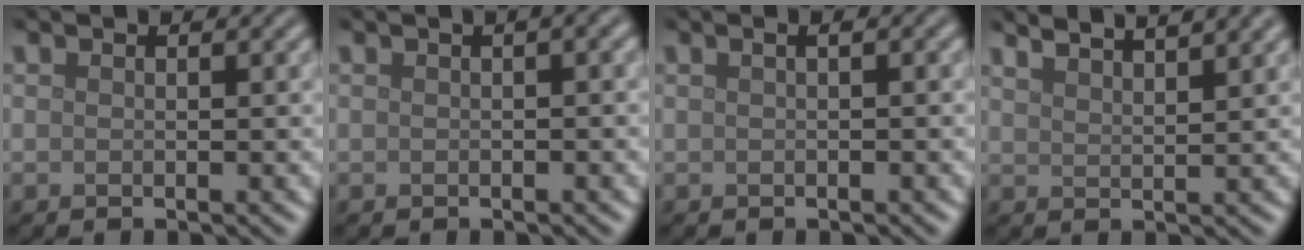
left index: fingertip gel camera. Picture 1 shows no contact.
{"total": 2.0, "force": [0.6, 0.5, 1.9], "torque": [-0.023, 0.010, 0.007]}
{"total": 1.4, "force": [0.4, 0.4, 1.3], "torque": [-0.021, 0.007, 0.001]}
{"total": 6.1, "force": [4.9, 1.7, 3.2], "torque": [-0.016, 0.035, 0.036]}